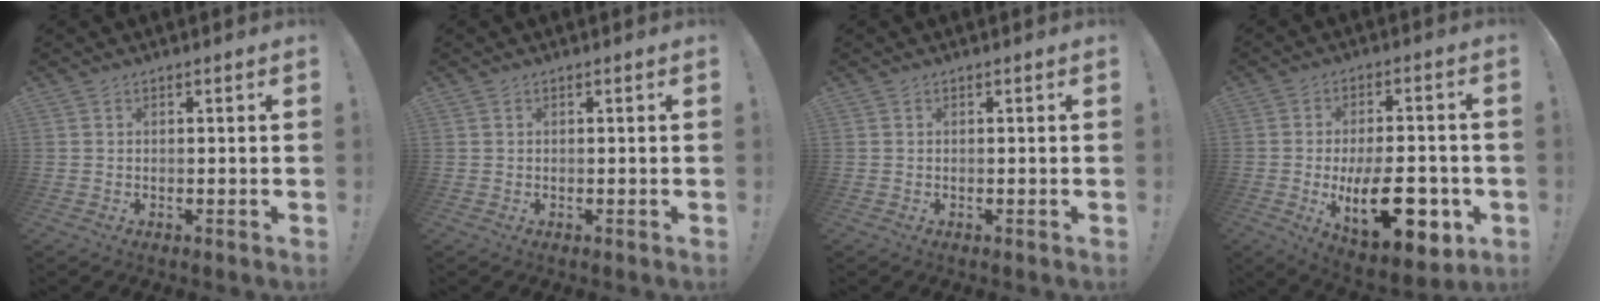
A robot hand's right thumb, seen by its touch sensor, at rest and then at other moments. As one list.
[{"total": 0.0}, {"total": 0.0}, {"total": 19.4, "force": [-5.3, 9.8, 16.0], "torque": [-0.240, 0.014, -0.072]}]